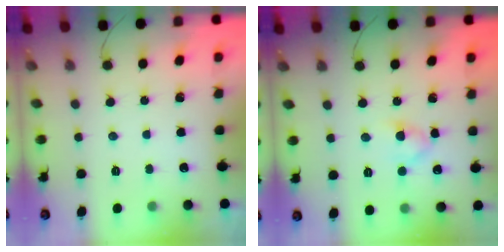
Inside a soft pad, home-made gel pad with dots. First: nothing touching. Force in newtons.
{"total": 3.5, "press": 3.3, "slide": 1.4}